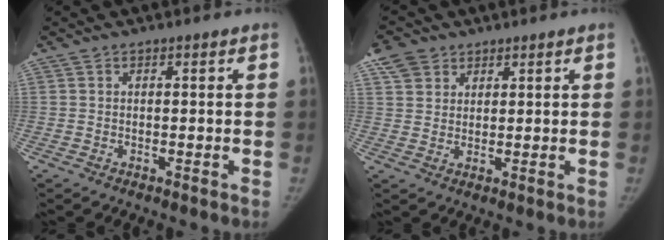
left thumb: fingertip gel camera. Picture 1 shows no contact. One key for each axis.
{"total": 5.2, "fx": 3.2, "fy": 3.7, "fz": 1.6, "tx": -0.021, "ty": -0.006, "tz": 0.064}